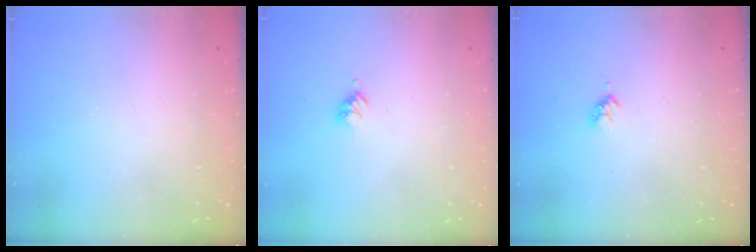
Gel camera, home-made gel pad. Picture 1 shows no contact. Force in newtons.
{"total": 3.0, "press": 2.9, "slide": 0.4}
{"total": 3.2, "press": 3.2, "slide": 0.4}